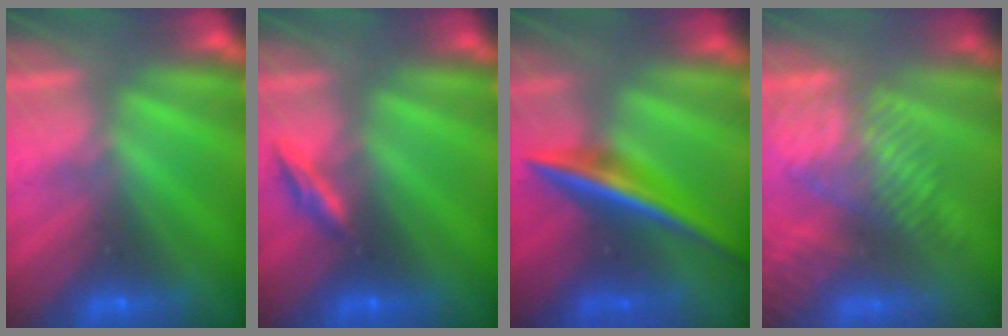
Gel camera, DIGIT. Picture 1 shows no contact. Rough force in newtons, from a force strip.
{"total": 2.3}
{"total": 7.6}
{"total": 5.7}